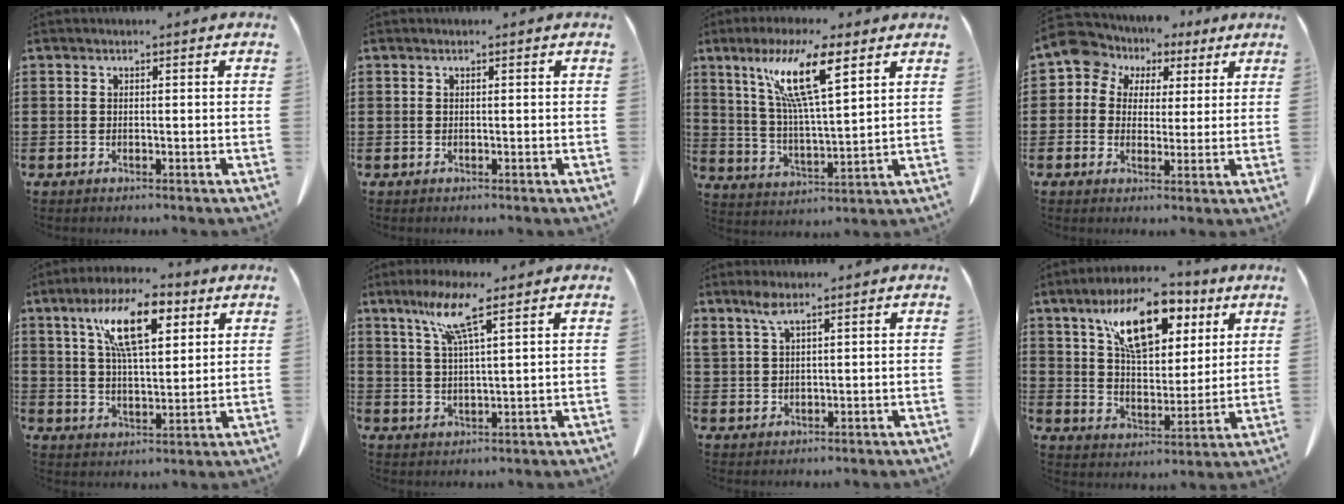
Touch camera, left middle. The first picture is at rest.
{"total": 0.0}
{"total": 11.5, "force": [7.0, 1.7, 9.0], "torque": [-0.190, -0.012, 0.118]}
{"total": 5.9, "force": [3.0, 5.0, 0.8], "torque": [-0.052, -0.005, 0.051]}
{"total": 12.8, "force": [6.8, 4.5, 9.9], "torque": [-0.187, -0.003, 0.116]}
{"total": 7.7, "force": [4.7, 0.1, 6.1], "torque": [-0.131, 0.003, 0.080]}
{"total": 2.8, "force": [2.1, 0.7, 1.7], "torque": [-0.039, 0.003, 0.039]}
{"total": 13.5, "force": [7.4, 5.8, 9.7], "torque": [-0.180, -0.002, 0.128]}